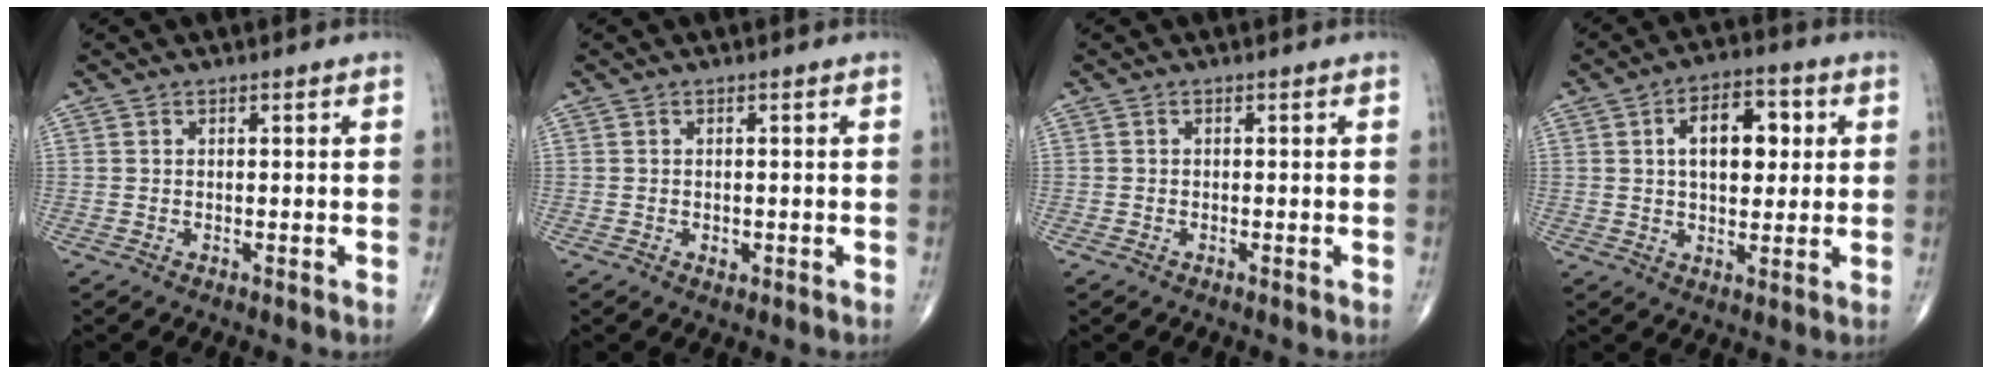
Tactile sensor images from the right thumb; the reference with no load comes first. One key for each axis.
{"total": 1.1, "fx": -0.4, "fy": 0.7, "fz": 0.7, "tx": -0.008, "ty": -0.001, "tz": -0.006}
{"total": 0.6, "fx": -0.4, "fy": 0.3, "fz": 0.2, "tx": -0.005, "ty": -0.001, "tz": -0.011}
{"total": 10.7, "fx": 2.3, "fy": 6.0, "fz": 8.5, "tx": -0.103, "ty": 0.006, "tz": 0.033}